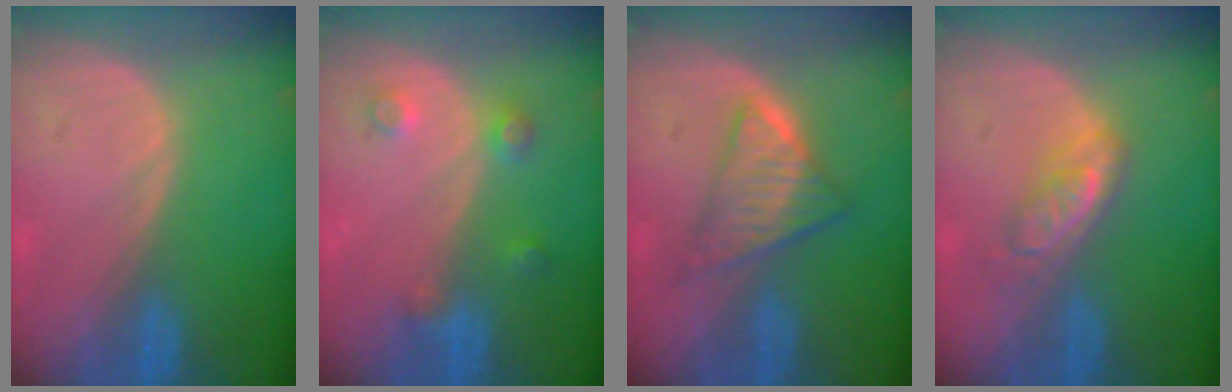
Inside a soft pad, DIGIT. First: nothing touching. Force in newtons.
{"total": 3.6, "press": 3.3, "slide": 1.6}
{"total": 6.1, "press": 5.7, "slide": 2.1}
{"total": 5.0, "press": 4.5, "slide": 2.2}